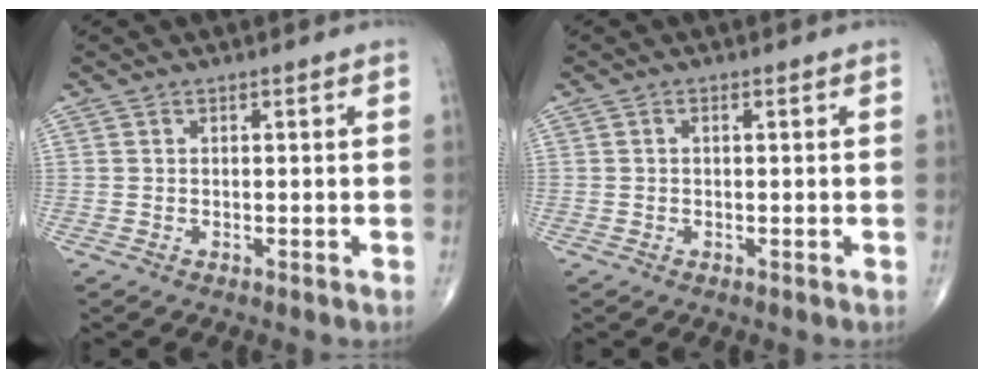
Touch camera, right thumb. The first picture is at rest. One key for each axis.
{"total": 0.7, "fx": 0.1, "fy": 0.3, "fz": 0.6, "tx": -0.012, "ty": 0.002, "tz": 0.001}